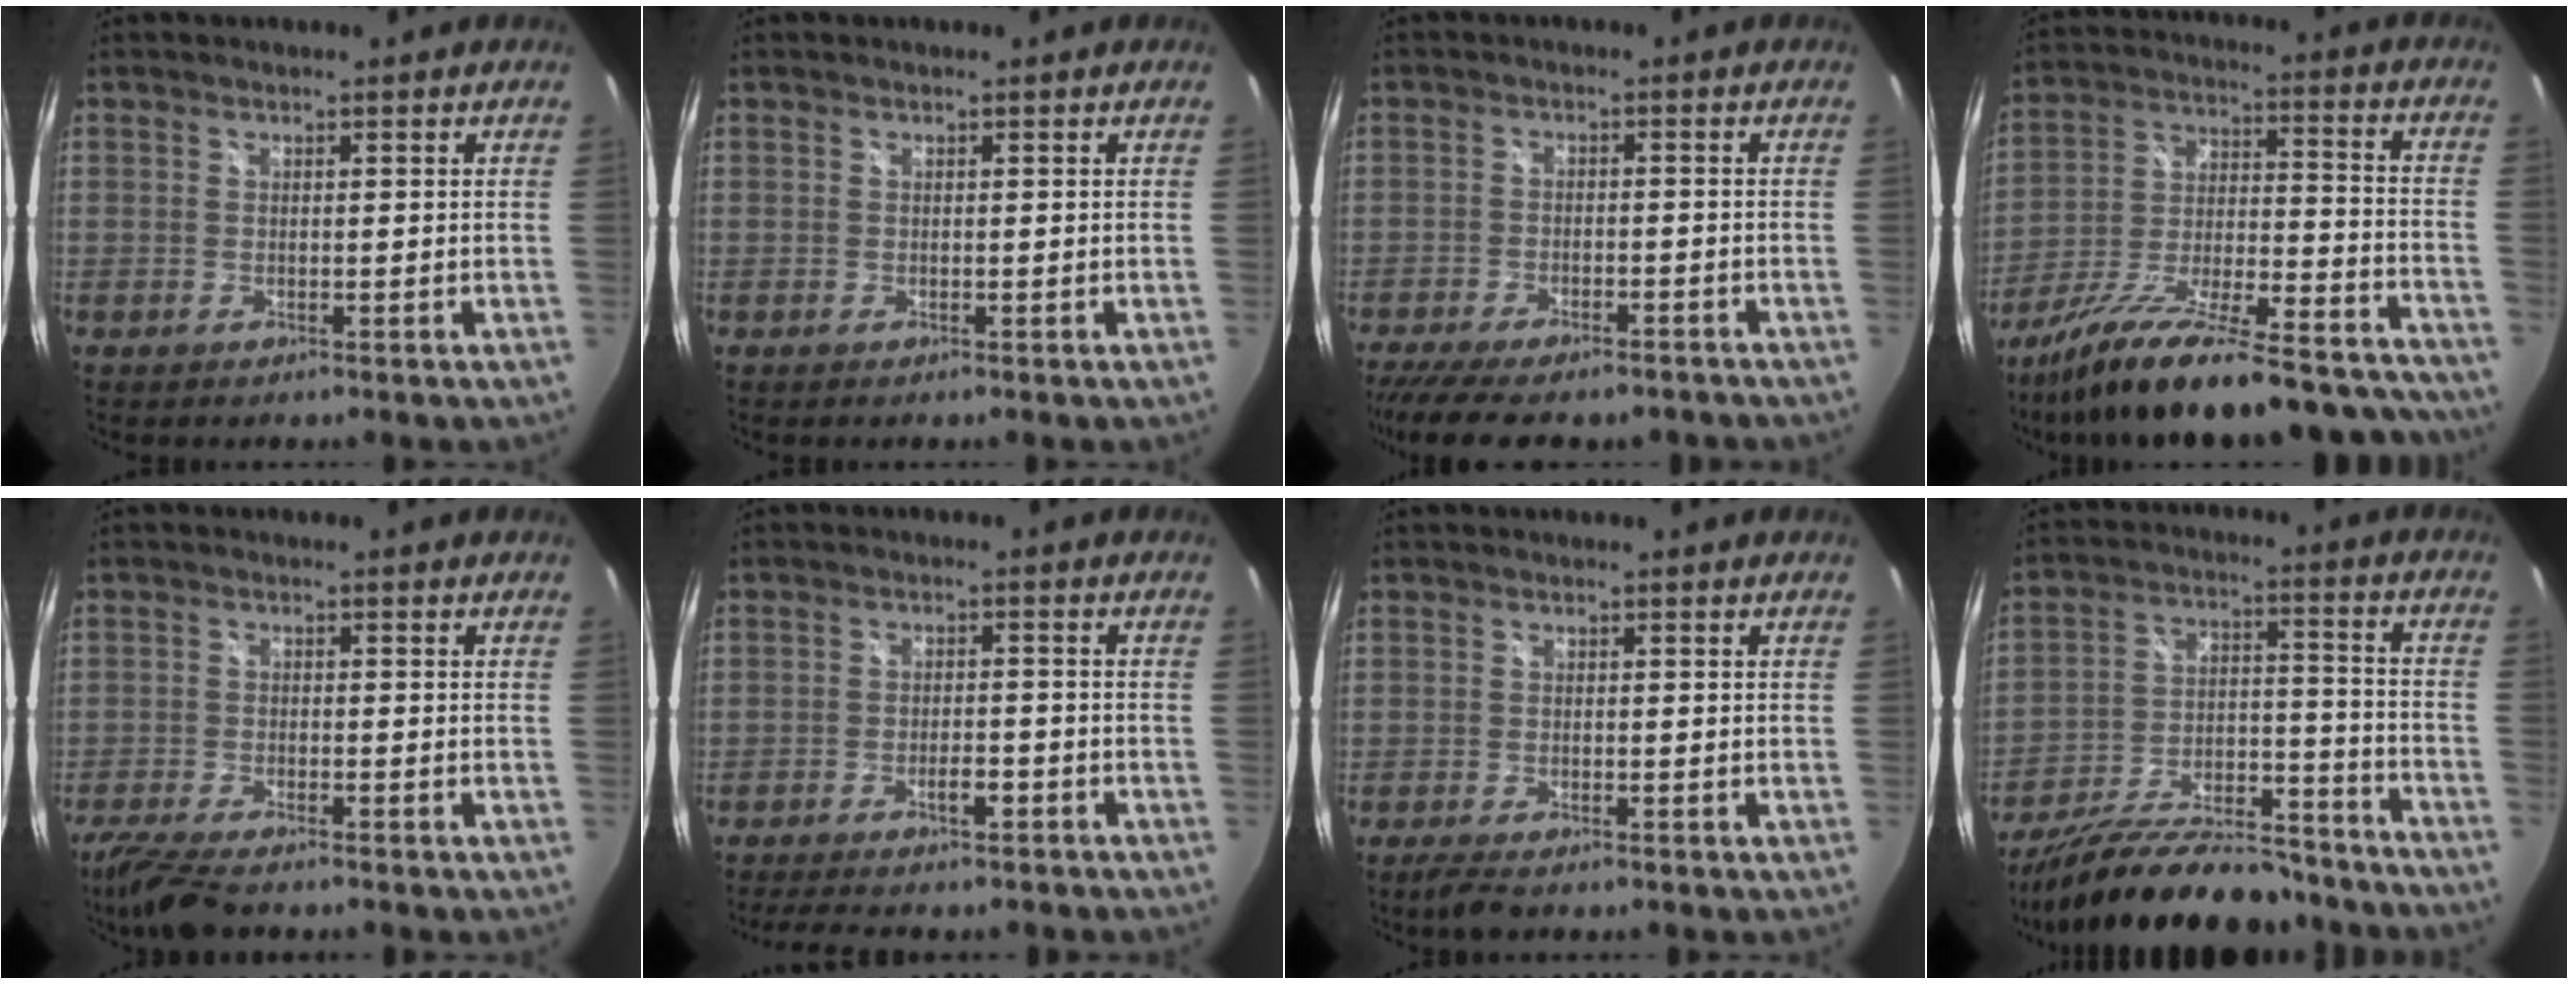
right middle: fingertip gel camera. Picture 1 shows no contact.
{"total": 0.0}
{"total": 14.2, "force": [-11.6, 4.2, 7.0], "torque": [-0.152, -0.038, -0.174]}
{"total": 29.7, "force": [-25.3, 6.4, 14.0], "torque": [-0.234, -0.023, -0.366]}
{"total": 8.0, "force": [-6.8, 1.3, 4.0], "torque": [-0.107, -0.030, -0.123]}
{"total": 8.5, "force": [-7.0, 2.4, 4.1], "torque": [-0.090, -0.003, -0.100]}
{"total": 3.5, "force": [-2.7, 0.7, 2.1], "torque": [-0.050, -0.013, -0.049]}
{"total": 23.6, "force": [-19.5, 7.1, 11.3], "torque": [-0.203, -0.001, -0.287]}